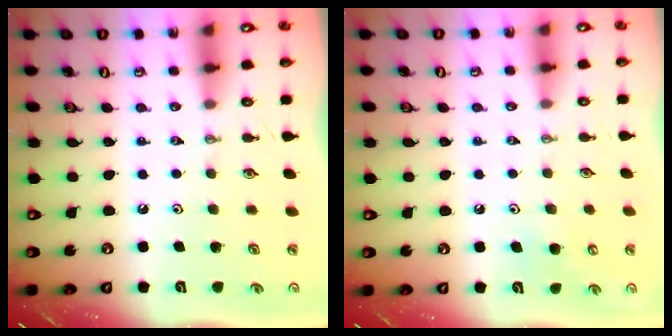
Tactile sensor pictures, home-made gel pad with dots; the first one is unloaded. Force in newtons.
{"total": 6.1, "press": 6.0, "slide": 0.5}